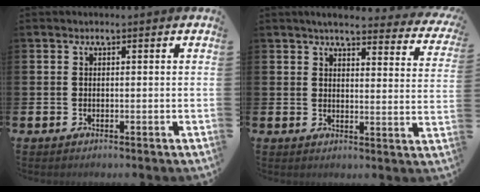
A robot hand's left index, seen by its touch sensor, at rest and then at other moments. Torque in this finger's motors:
{"motor_torque": [0.98, -1.16, 0.13, 0.05]}